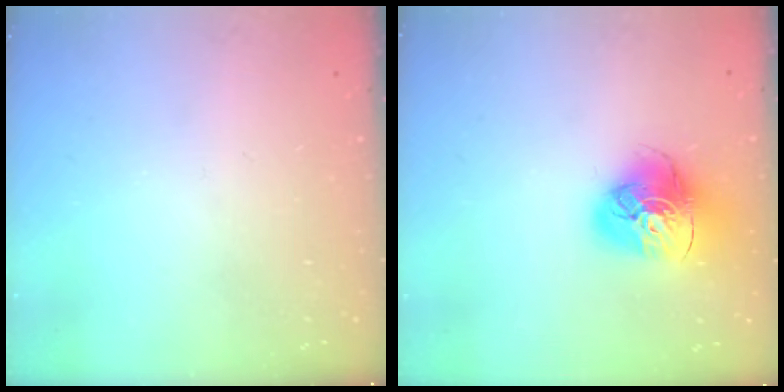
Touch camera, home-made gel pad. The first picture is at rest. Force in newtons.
{"total": 14.9, "press": 14.8, "slide": 1.7}